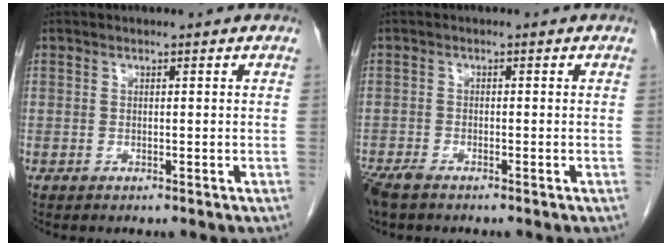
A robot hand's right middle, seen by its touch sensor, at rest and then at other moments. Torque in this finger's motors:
{"motor_torque": [0.48, -0.37, 0.11, 0.04]}